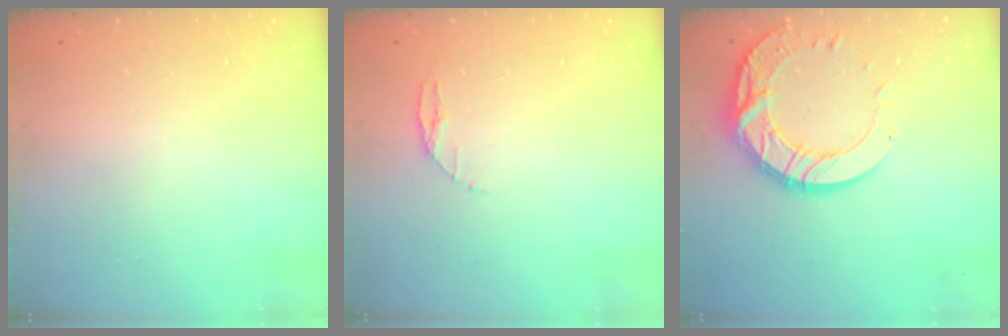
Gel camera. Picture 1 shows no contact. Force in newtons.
{"total": 3.4, "press": 3.4, "slide": 0.4}
{"total": 17.3, "press": 17.2, "slide": 1.9}